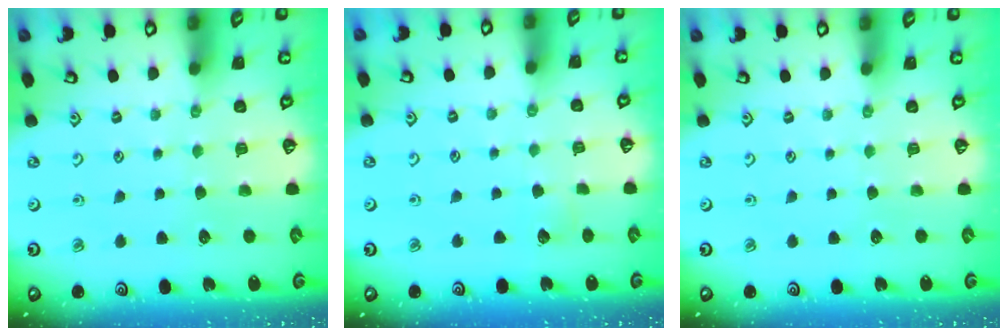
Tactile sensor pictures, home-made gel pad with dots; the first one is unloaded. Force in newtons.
{"total": 2.9, "press": 2.9, "slide": 0.4}
{"total": 0.0}